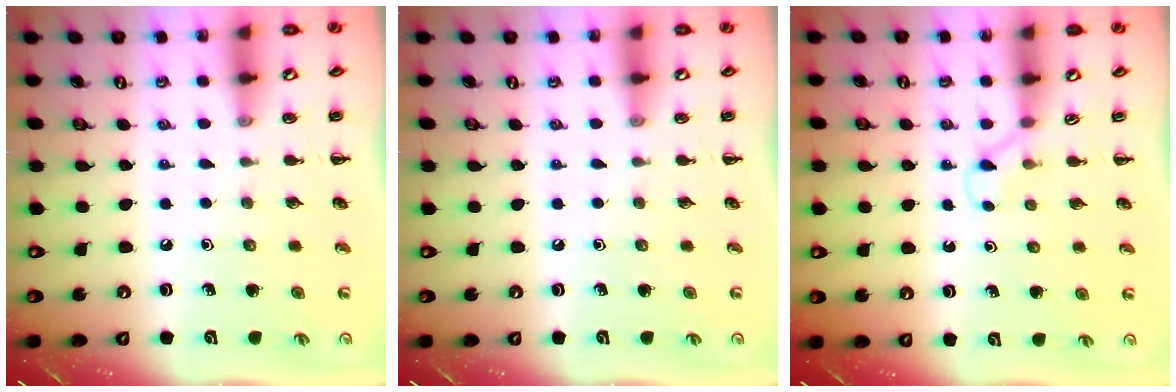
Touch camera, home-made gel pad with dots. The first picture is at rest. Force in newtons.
{"total": 0.0}
{"total": 2.9, "press": 2.7, "slide": 1.0}